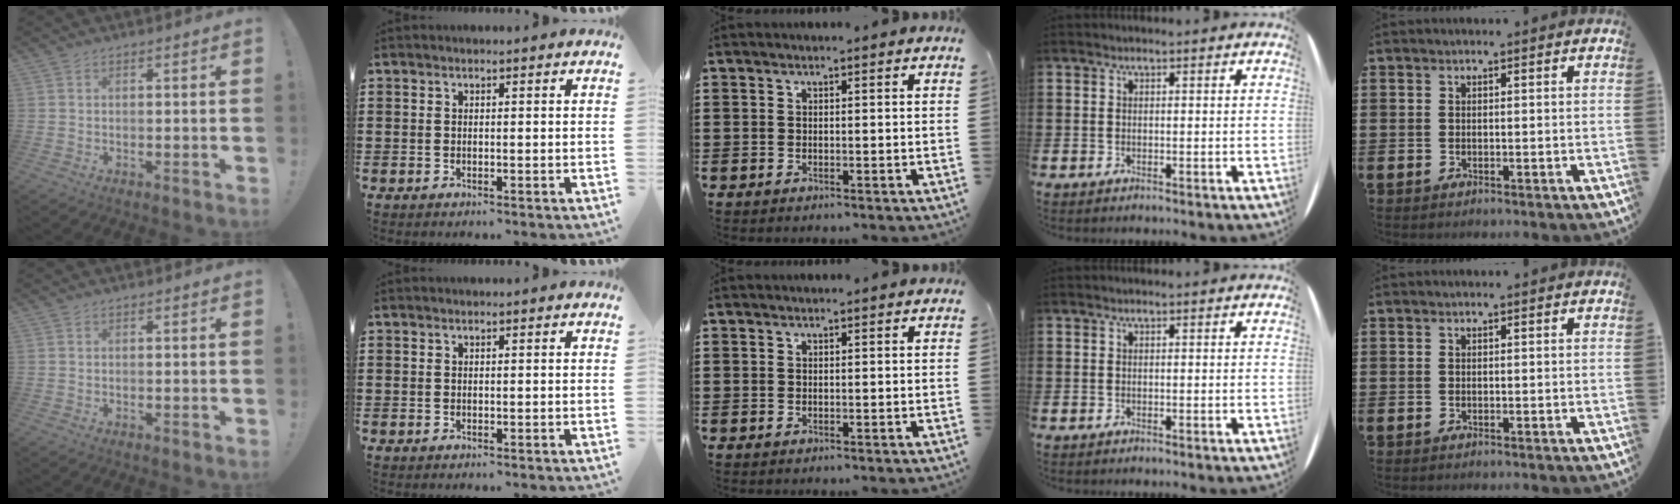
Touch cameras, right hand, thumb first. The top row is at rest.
{}